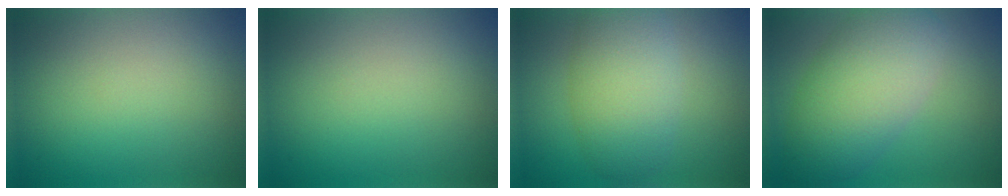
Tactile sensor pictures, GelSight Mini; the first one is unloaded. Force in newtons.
{"total": 0.0}
{"total": 6.2, "press": 6.2, "slide": 0.4}
{"total": 8.0, "press": 8.0, "slide": 0.5}